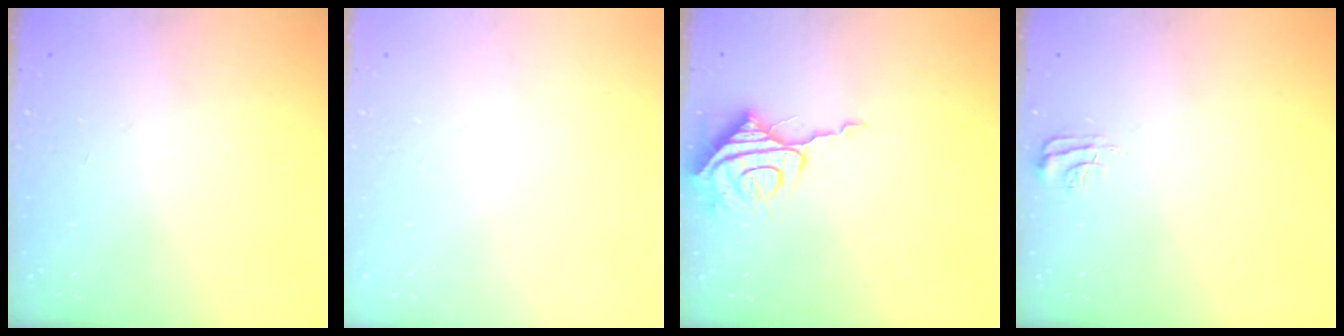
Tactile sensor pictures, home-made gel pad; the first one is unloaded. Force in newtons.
{"total": 0.0}
{"total": 8.3, "press": 8.3, "slide": 0.2}
{"total": 4.0, "press": 4.0, "slide": 0.4}